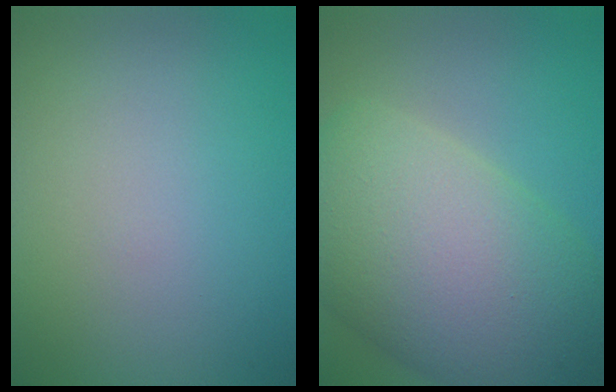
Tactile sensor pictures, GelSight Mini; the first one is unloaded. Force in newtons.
{"total": 14.5, "press": 14.5, "slide": 0.7}